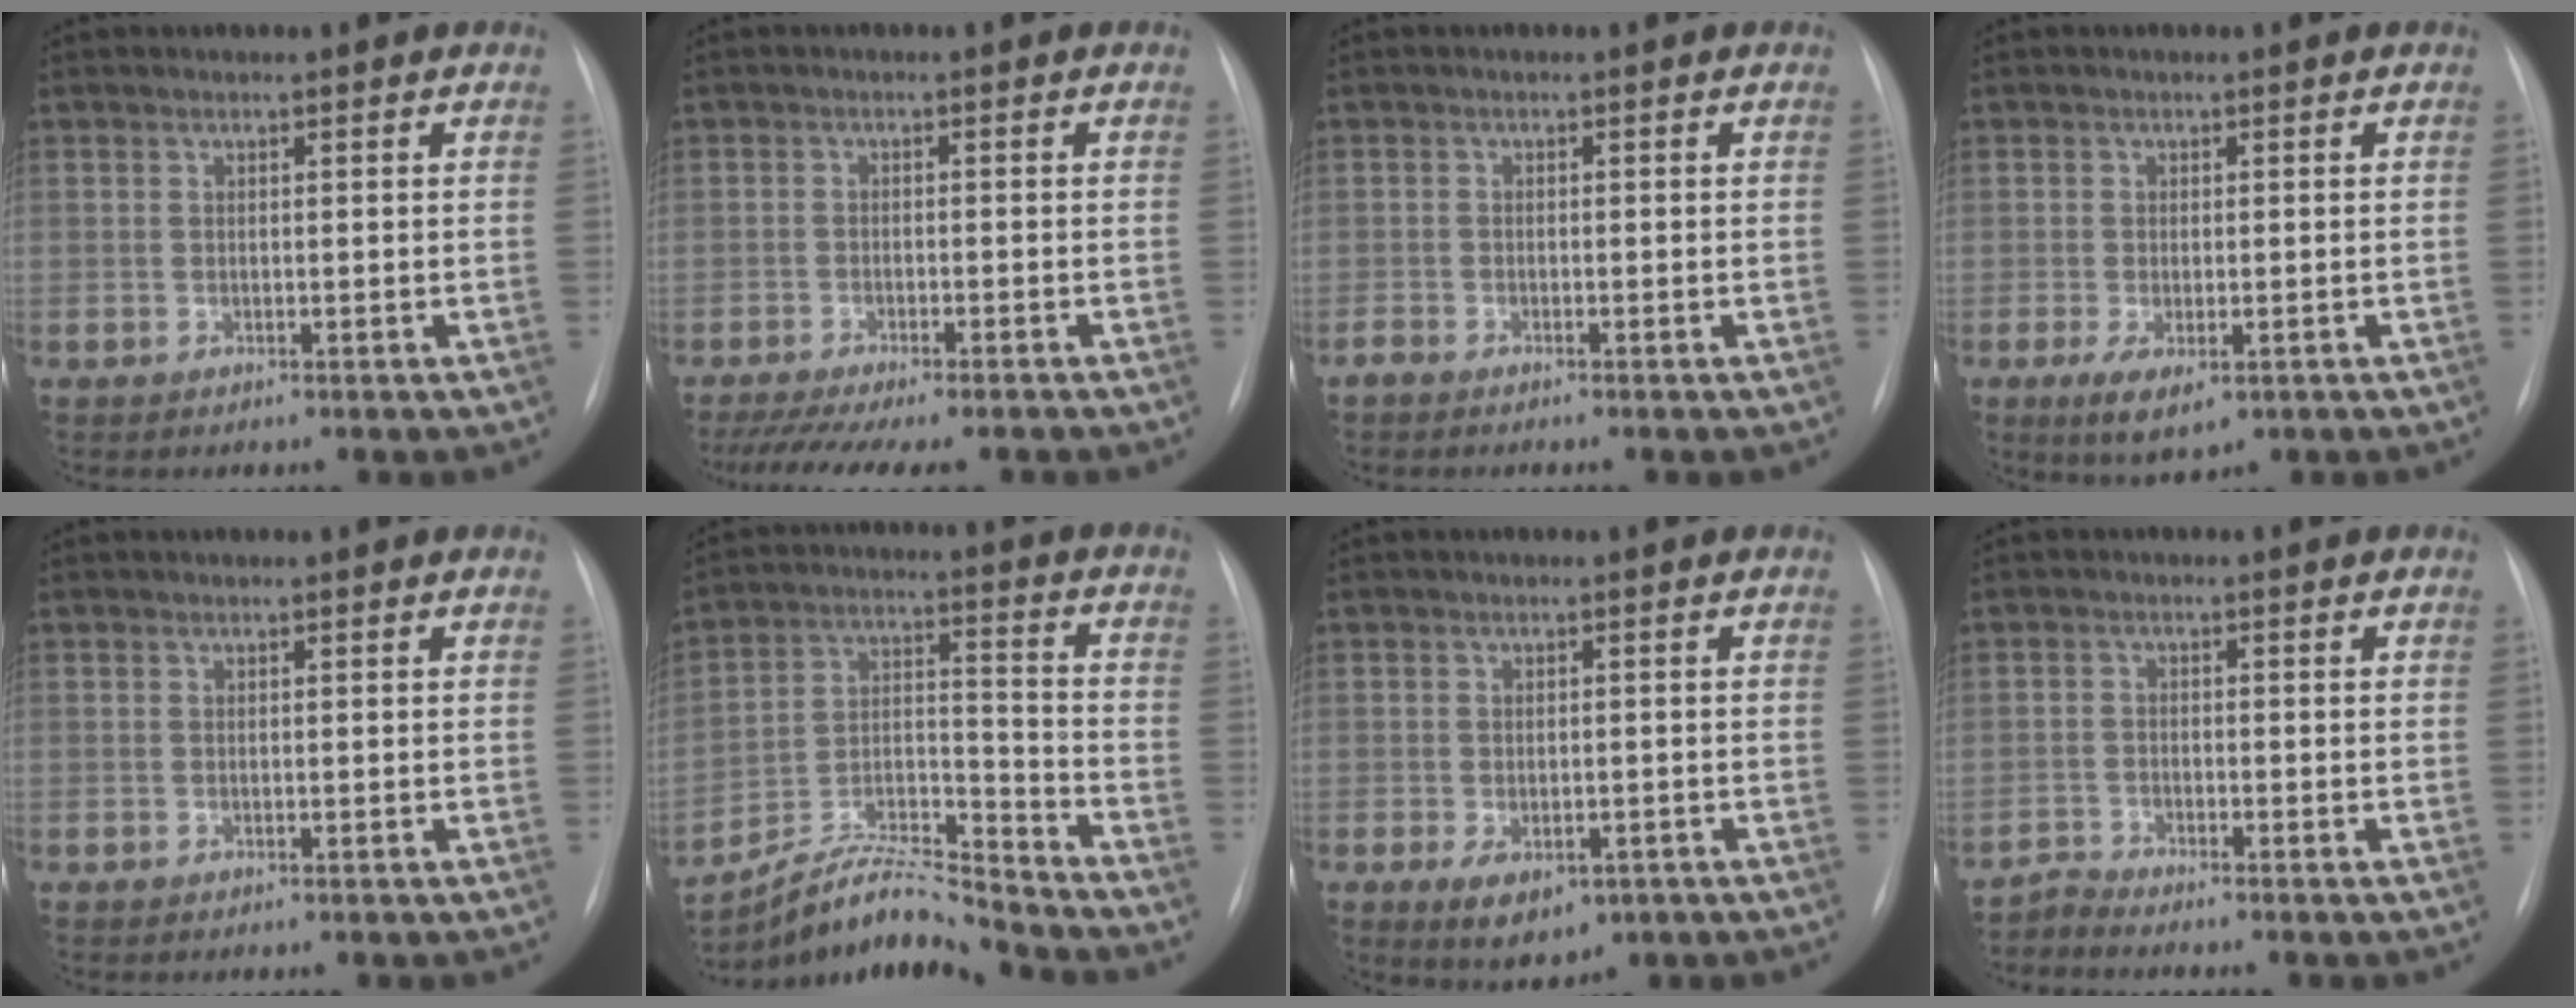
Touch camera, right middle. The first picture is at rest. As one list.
[{"total": 13.6, "force": [-11.6, 2.3, 6.7], "torque": [-0.122, -0.020, -0.162]}, {"total": 1.0, "force": [-0.9, 0.1, 0.3], "torque": [-0.012, -0.003, -0.018]}, {"total": 4.8, "force": [-2.1, 1.9, 3.9], "torque": [-0.070, -0.013, -0.023]}, {"total": 0.0}, {"total": 11.2, "force": [-11.0, -0.5, 2.4], "torque": [-0.044, 0.024, -0.201]}, {"total": 6.1, "force": [-2.9, 3.4, 4.1], "torque": [-0.063, -0.007, -0.031]}, {"total": 2.0, "force": [-1.8, -0.6, -0.6], "torque": [0.016, -0.015, -0.035]}]